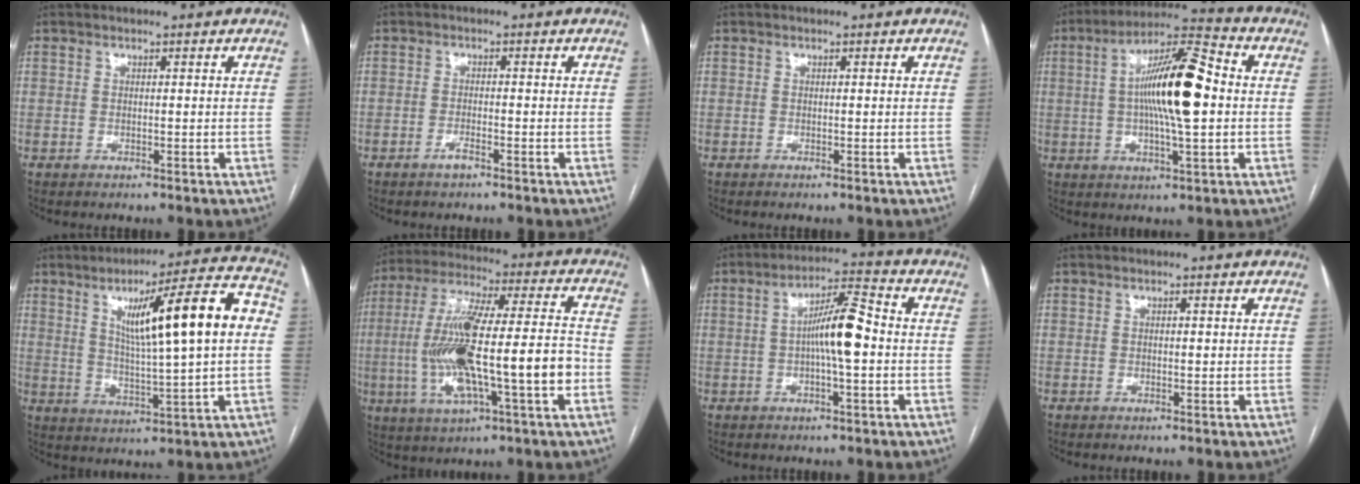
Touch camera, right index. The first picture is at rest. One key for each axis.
{"total": 1.6, "fx": -1.2, "fy": 0.0, "fz": 1.1, "tx": -0.022, "ty": -0.001, "tz": -0.024}
{"total": 0.0}
{"total": 14.4, "fx": 0.6, "fy": 2.2, "fz": 14.2, "tx": -0.251, "ty": 0.020, "tz": 0.003}
{"total": 16.5, "fx": 3.3, "fy": 1.0, "fz": 16.1, "tx": -0.240, "ty": 0.021, "tz": 0.049}
{"total": 19.7, "fx": -3.5, "fy": 2.6, "fz": 19.2, "tx": -0.372, "ty": 0.010, "tz": -0.056}
{"total": 8.4, "fx": -0.4, "fy": 1.0, "fz": 8.3, "tx": -0.148, "ty": 0.018, "tz": -0.013}
{"total": 0.7, "fx": 0.1, "fy": 0.1, "fz": 0.6, "tx": -0.011, "ty": 0.000, "tz": 0.001}